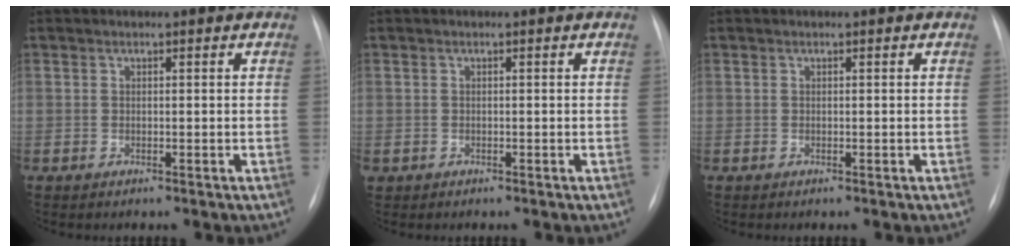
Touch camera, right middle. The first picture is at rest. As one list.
[{"total": 0.6, "force": [-0.2, 0.5, 0.1], "torque": [-0.004, 0.004, 0.005]}, {"total": 0.0}]